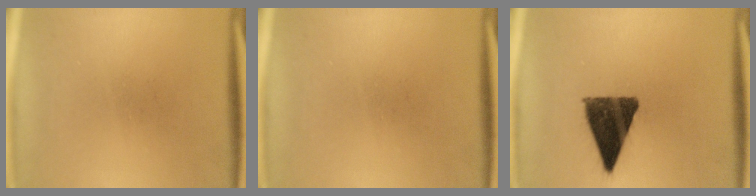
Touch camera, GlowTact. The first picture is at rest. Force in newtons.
{"total": 0.0}
{"total": 11.9}